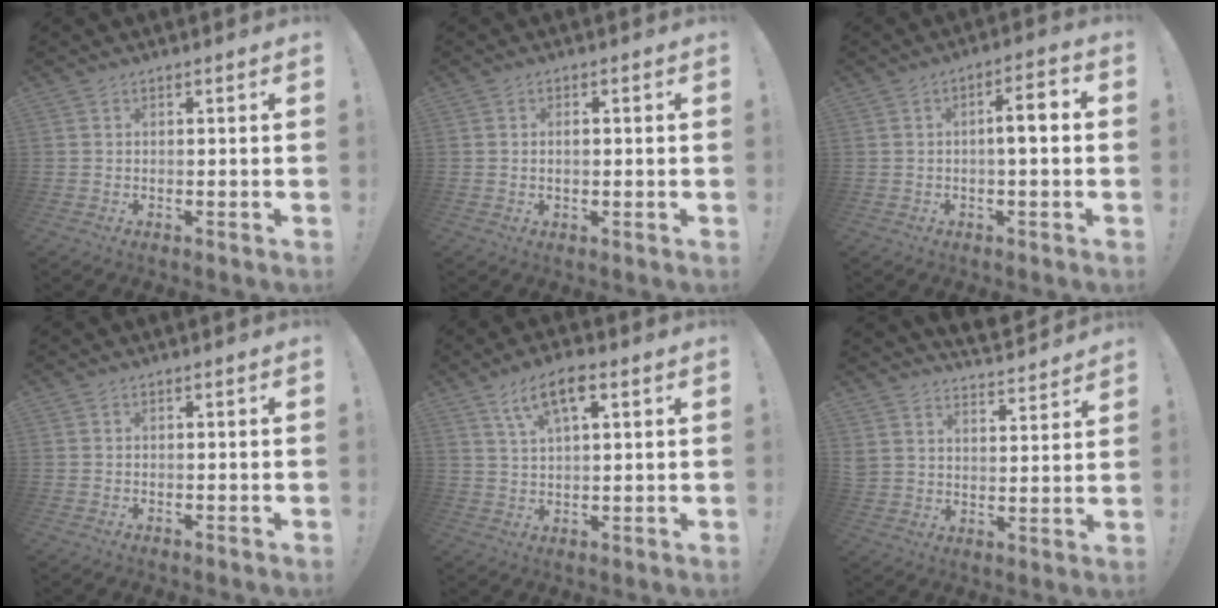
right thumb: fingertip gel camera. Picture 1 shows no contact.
{"total": 2.0, "force": [0.1, 1.0, 1.7], "torque": [-0.019, 0.001, -0.003]}
{"total": 6.4, "force": [-0.2, 1.4, 6.2], "torque": [-0.098, 0.009, -0.009]}
{"total": 0.0}
{"total": 9.0, "force": [4.7, 3.5, 6.8], "torque": [-0.114, -0.008, 0.083]}
{"total": 6.3, "force": [5.5, 2.7, 1.4], "torque": [-0.019, -0.056, 0.104]}